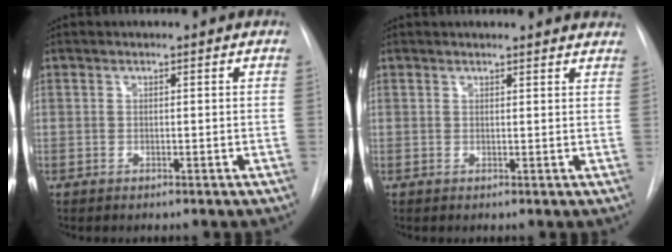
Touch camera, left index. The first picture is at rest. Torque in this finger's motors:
{"motor_torque": [0.88, -1.25, -0.03, -0.02]}